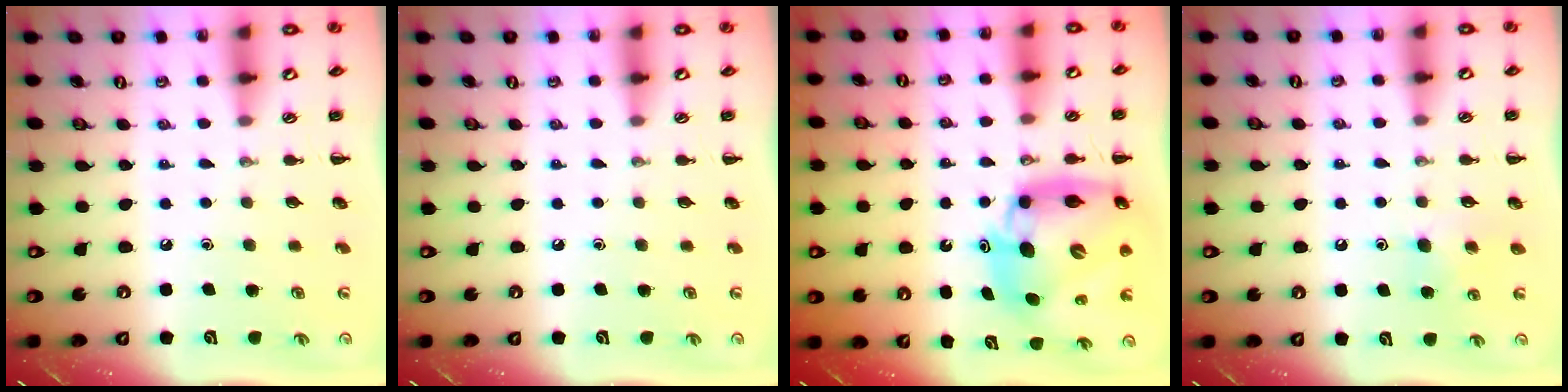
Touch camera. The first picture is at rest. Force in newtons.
{"total": 0.0}
{"total": 14.0, "press": 13.4, "slide": 4.1}
{"total": 5.8, "press": 5.6, "slide": 1.5}